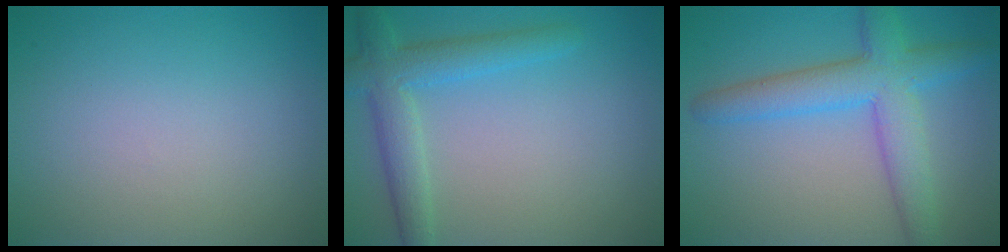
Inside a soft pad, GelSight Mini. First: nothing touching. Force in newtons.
{"total": 4.0, "press": 4.0, "slide": 0.1}
{"total": 5.9, "press": 5.9, "slide": 0.2}